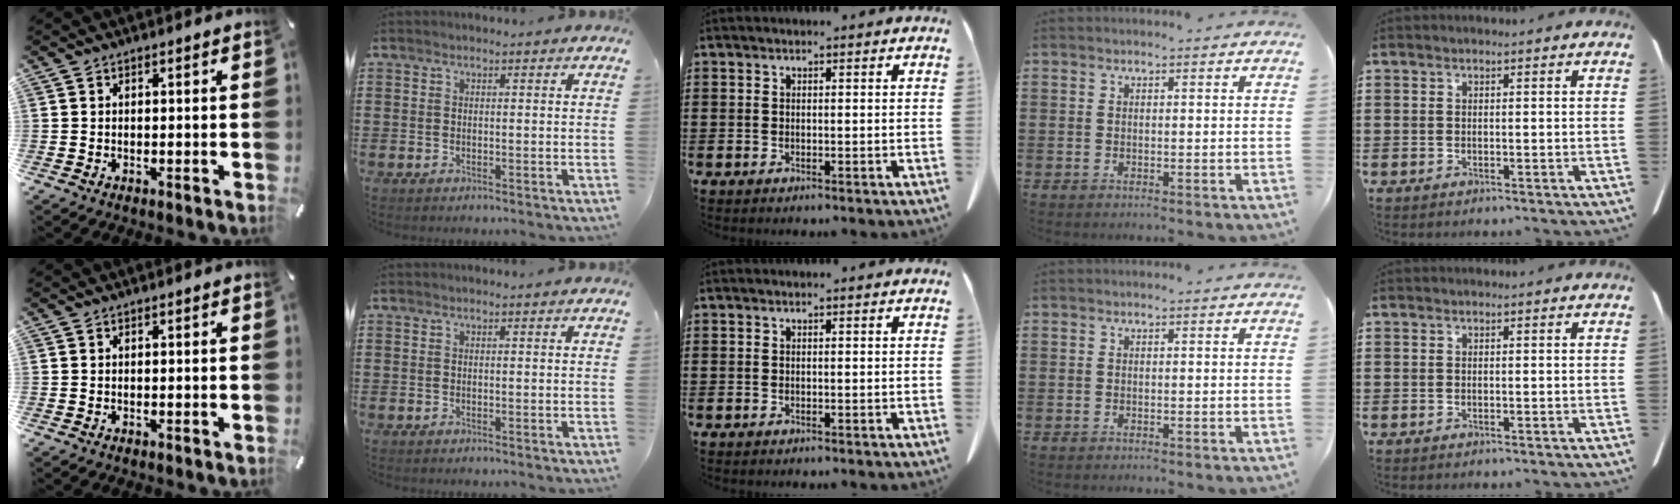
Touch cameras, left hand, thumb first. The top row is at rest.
{}